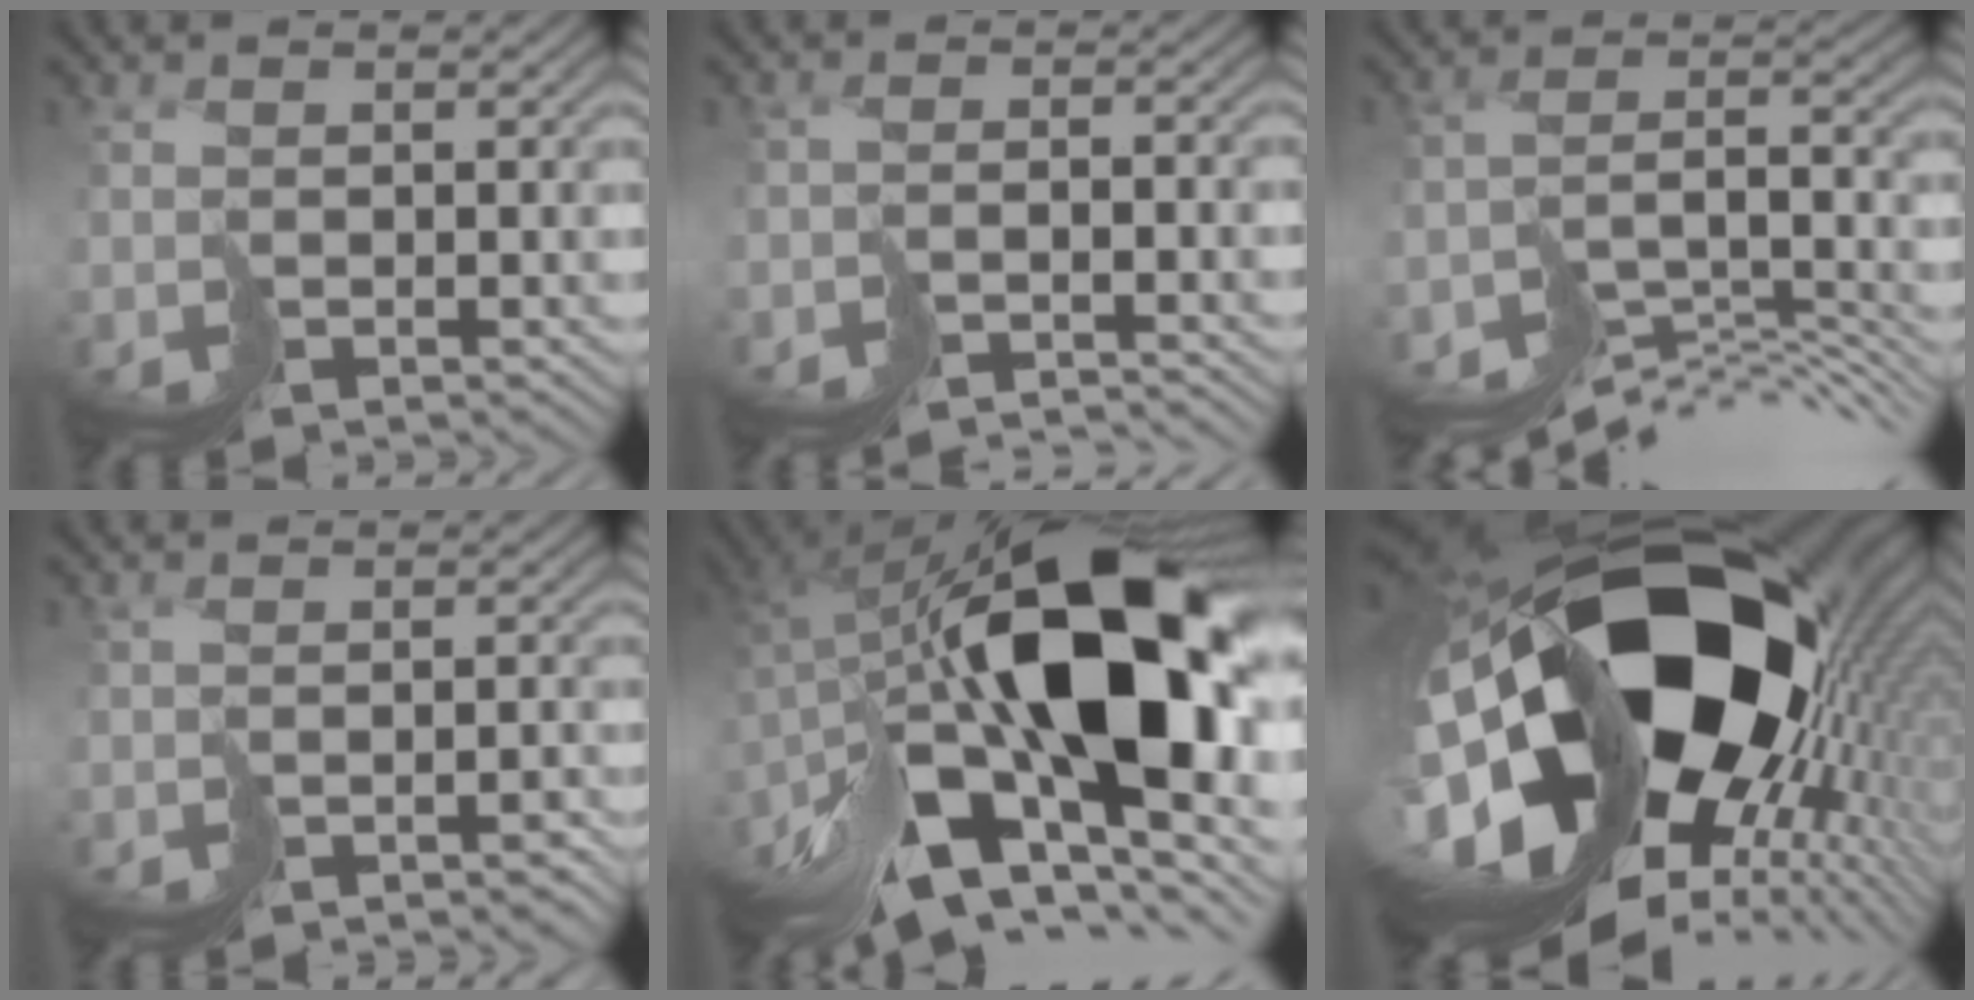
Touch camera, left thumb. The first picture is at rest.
{"total": 3.4, "force": [-3.4, -0.2, 0.6], "torque": [-0.005, 0.001, -0.057]}
{"total": 11.1, "force": [-9.1, 2.8, 5.7], "torque": [-0.096, -0.003, -0.139]}
{"total": 3.1, "force": [-2.6, 1.2, 1.2], "torque": [-0.002, -0.007, -0.035]}
{"total": 18.6, "force": [-2.1, 9.9, 15.6], "torque": [-0.299, -0.022, -0.017]}
{"total": 22.3, "force": [0.5, 14.7, 16.8], "torque": [-0.327, -0.057, 0.016]}